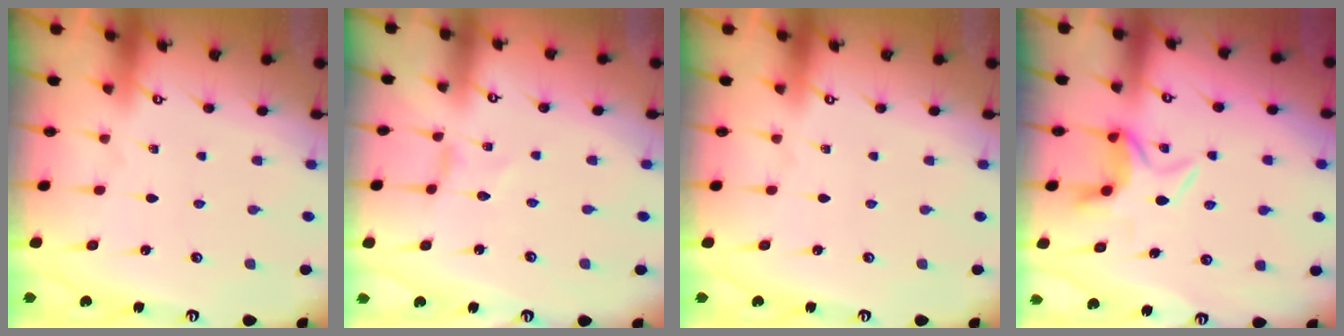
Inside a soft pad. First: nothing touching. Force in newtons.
{"total": 0.0}
{"total": 0.0}
{"total": 6.0, "press": 5.9, "slide": 1.4}